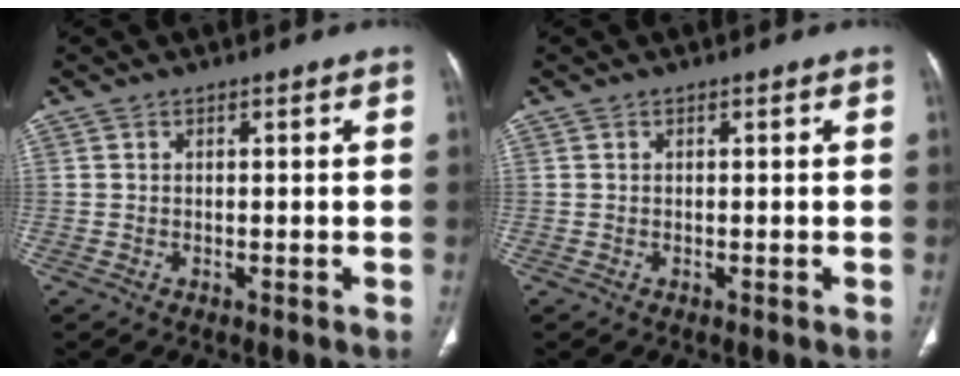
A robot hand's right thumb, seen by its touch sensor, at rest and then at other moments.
{"total": 0.0}